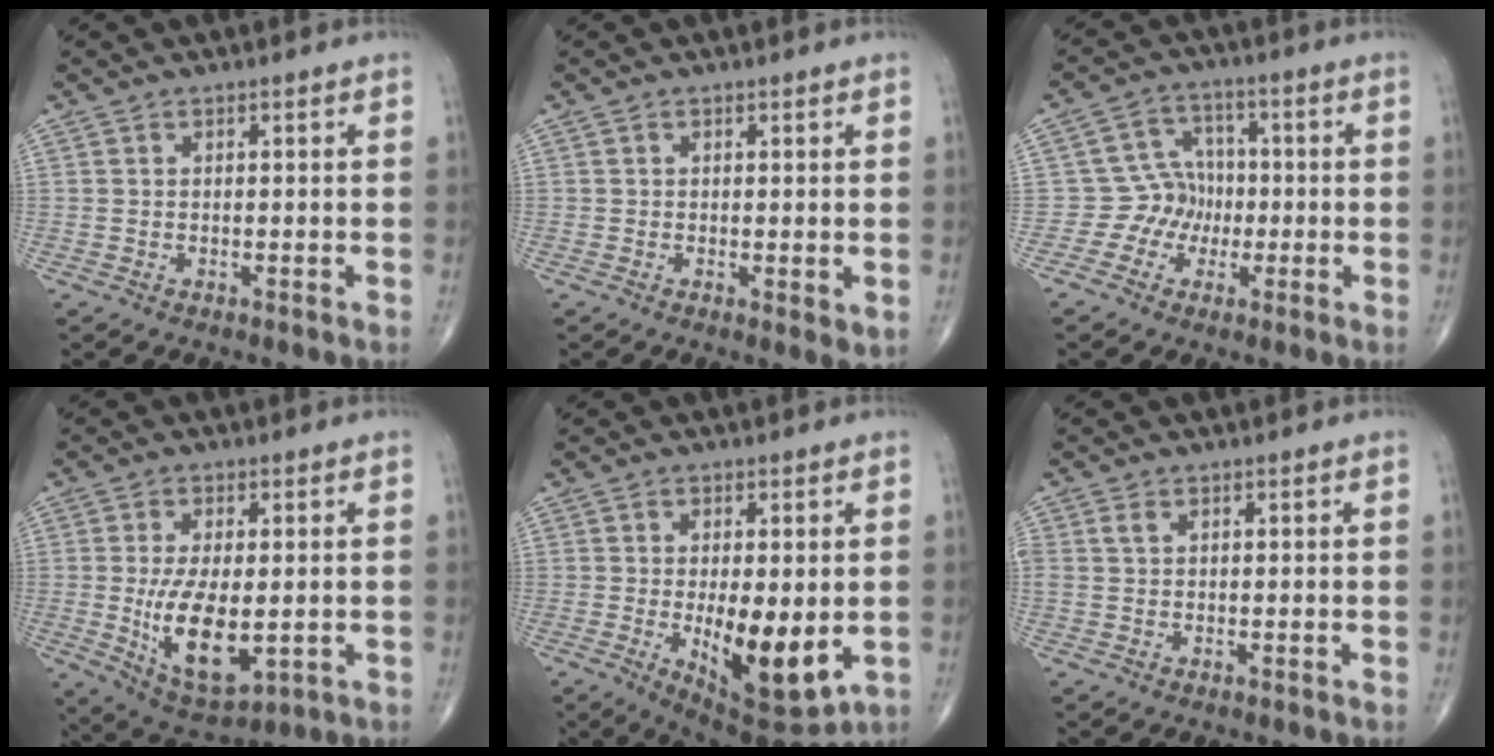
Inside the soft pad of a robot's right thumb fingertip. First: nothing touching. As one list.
[{"total": 2.1, "force": [0.0, 0.8, 1.9], "torque": [-0.029, -0.010, -0.002]}, {"total": 6.9, "force": [-1.7, 6.4, 1.8], "torque": [0.014, 0.023, -0.040]}, {"total": 12.8, "force": [-1.5, 6.1, 11.1], "torque": [-0.193, -0.021, -0.008]}, {"total": 13.8, "force": [-2.4, 5.5, 12.4], "torque": [-0.178, -0.026, -0.020]}, {"total": 1.4, "force": [0.5, 0.9, 1.0], "torque": [-0.028, 0.007, 0.014]}]